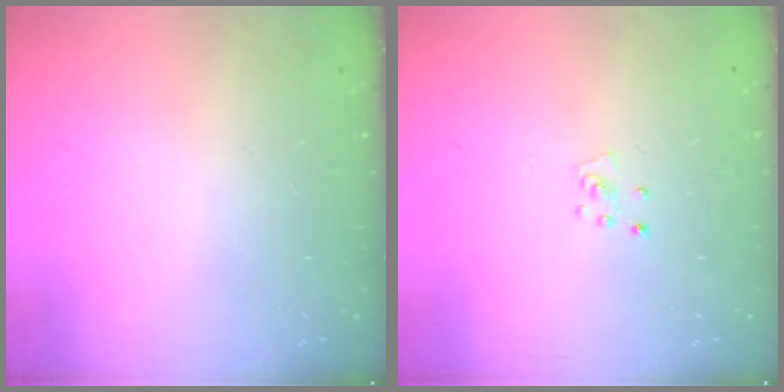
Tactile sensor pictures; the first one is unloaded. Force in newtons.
{"total": 3.1, "press": 3.1, "slide": 0.3}